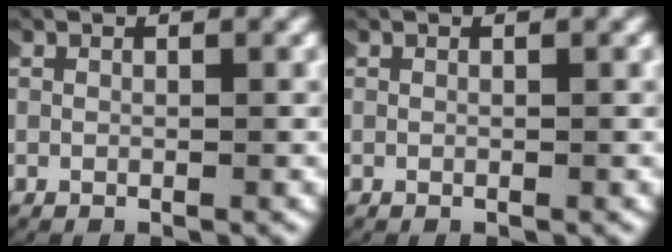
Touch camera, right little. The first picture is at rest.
{"total": 0.0}